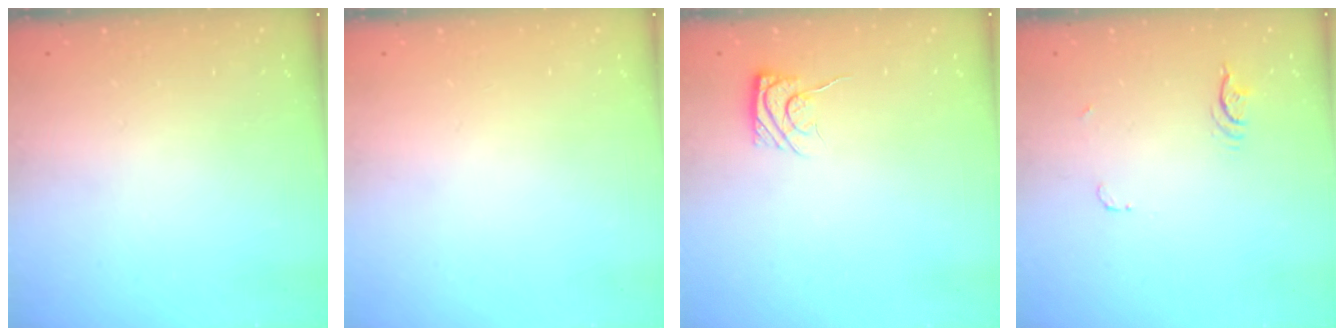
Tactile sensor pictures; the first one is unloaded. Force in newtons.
{"total": 0.0}
{"total": 6.1, "press": 5.9, "slide": 1.6}
{"total": 3.9, "press": 3.5, "slide": 1.7}